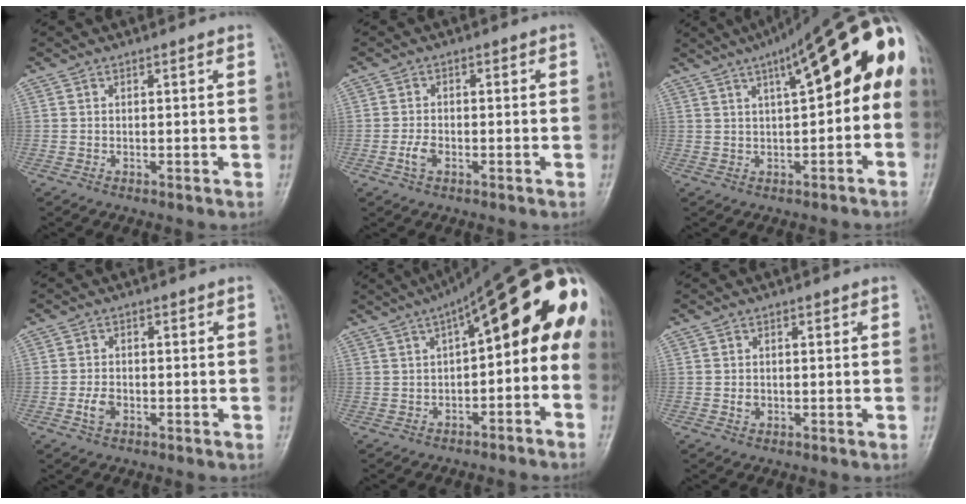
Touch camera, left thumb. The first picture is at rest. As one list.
[{"total": 2.8, "force": [-1.2, 1.7, 1.9], "torque": [-0.038, 0.008, -0.025]}, {"total": 19.3, "force": [4.5, 6.4, 17.7], "torque": [-0.224, 0.043, 0.052]}, {"total": 2.9, "force": [-1.1, 1.9, 1.9], "torque": [-0.035, 0.008, -0.023]}, {"total": 19.8, "force": [1.7, 8.1, 18.0], "torque": [-0.224, 0.057, 0.011]}, {"total": 1.5, "force": [-0.2, 1.3, 0.7], "torque": [-0.006, 0.002, -0.004]}]